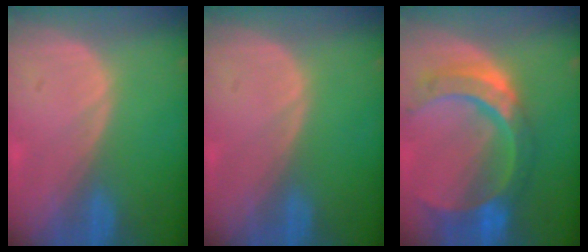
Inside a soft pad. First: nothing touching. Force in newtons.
{"total": 0.0}
{"total": 11.0, "press": 9.3, "slide": 6.0}